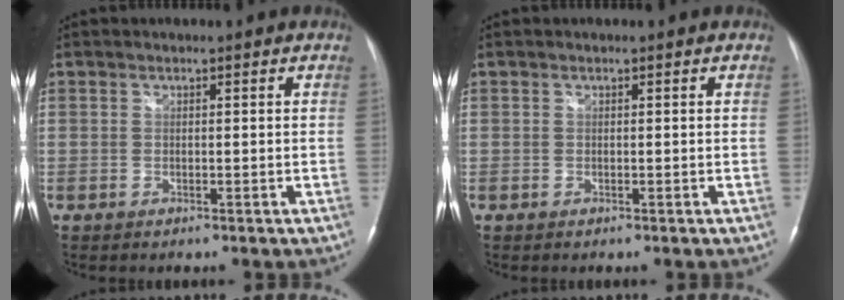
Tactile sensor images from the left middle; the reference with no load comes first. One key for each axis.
{"total": 0.0}